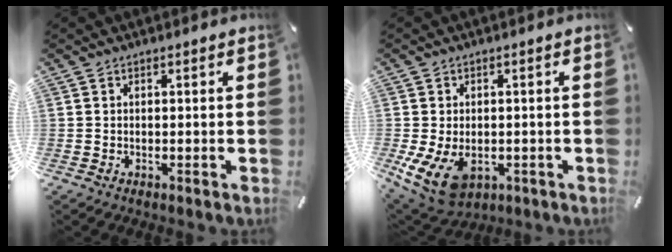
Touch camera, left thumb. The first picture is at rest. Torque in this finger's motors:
{"motor_torque": [1.30, 1.55, 0.46, -0.28, 0.28]}